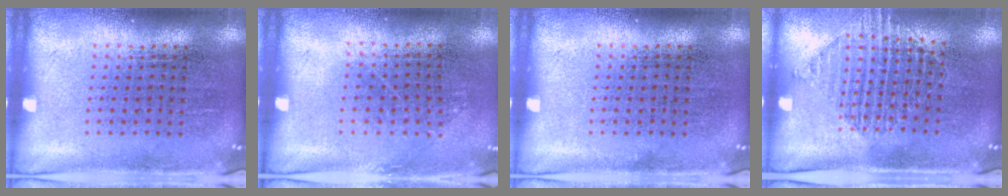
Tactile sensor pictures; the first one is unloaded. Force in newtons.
{"total": 0.8, "press": 0.6, "slide": 0.6}
{"total": 0.0}
{"total": 1.3, "press": 1.1, "slide": 0.7}